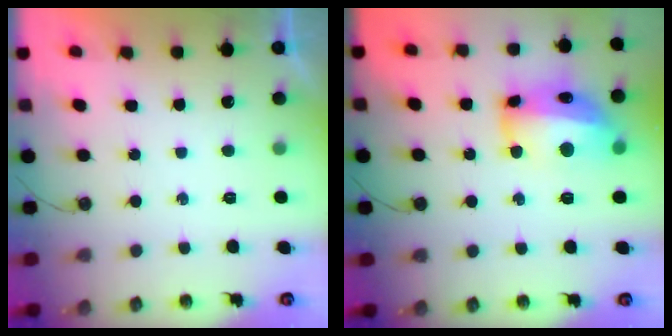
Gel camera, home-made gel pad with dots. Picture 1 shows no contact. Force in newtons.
{"total": 15.4, "press": 15.4, "slide": 1.5}